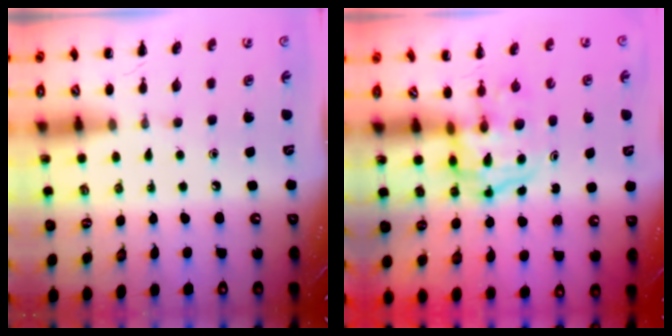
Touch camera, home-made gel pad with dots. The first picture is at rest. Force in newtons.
{"total": 3.7, "press": 3.7, "slide": 0.6}